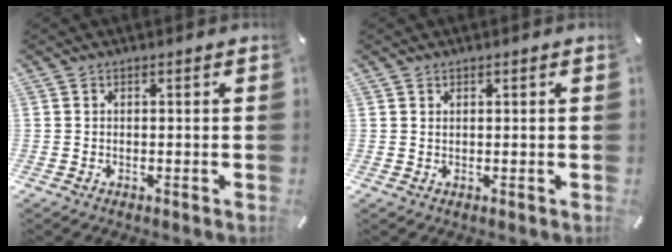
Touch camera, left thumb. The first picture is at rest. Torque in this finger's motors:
{"motor_torque": [-0.28, -0.70, -0.02, 0.10, 0.00]}